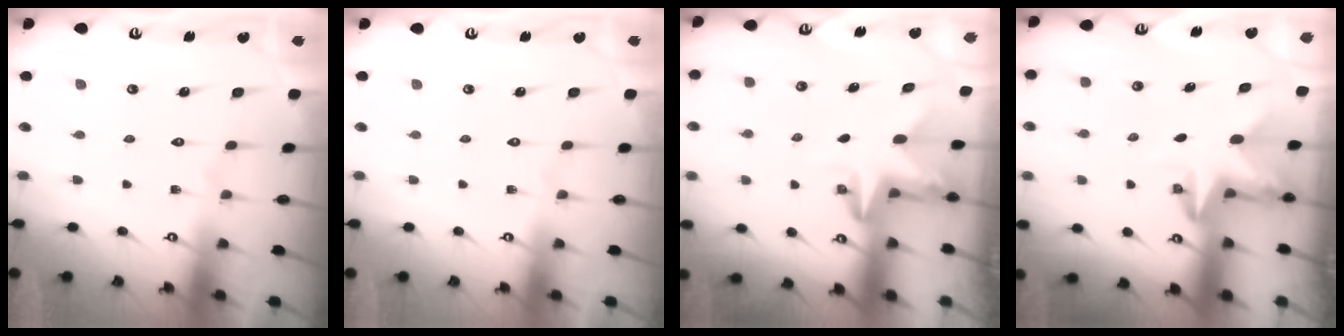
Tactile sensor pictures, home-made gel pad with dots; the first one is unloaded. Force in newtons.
{"total": 0.0}
{"total": 3.2, "press": 3.2, "slide": 0.2}
{"total": 3.3, "press": 3.3, "slide": 0.1}